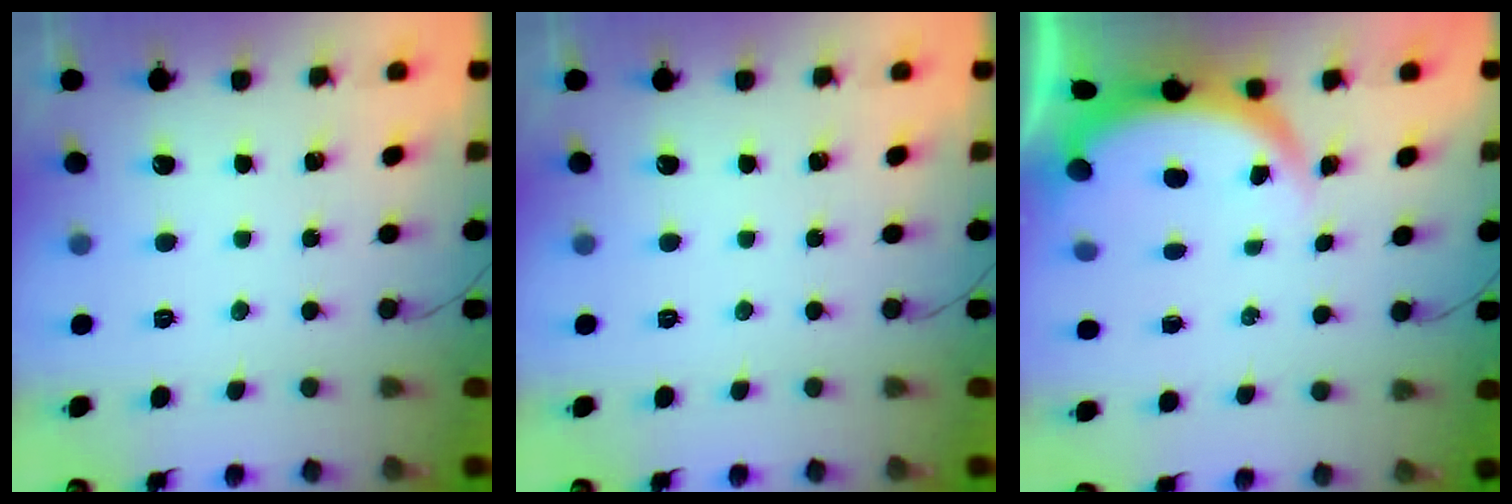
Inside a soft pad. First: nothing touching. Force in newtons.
{"total": 0.0}
{"total": 4.0, "press": 4.0, "slide": 0.2}